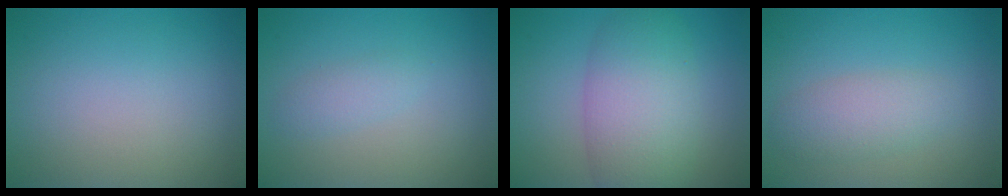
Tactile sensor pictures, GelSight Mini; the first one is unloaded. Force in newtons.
{"total": 1.4, "press": 1.4, "slide": 0.0}
{"total": 7.2, "press": 7.2, "slide": 0.1}
{"total": 3.0, "press": 3.0, "slide": 0.1}